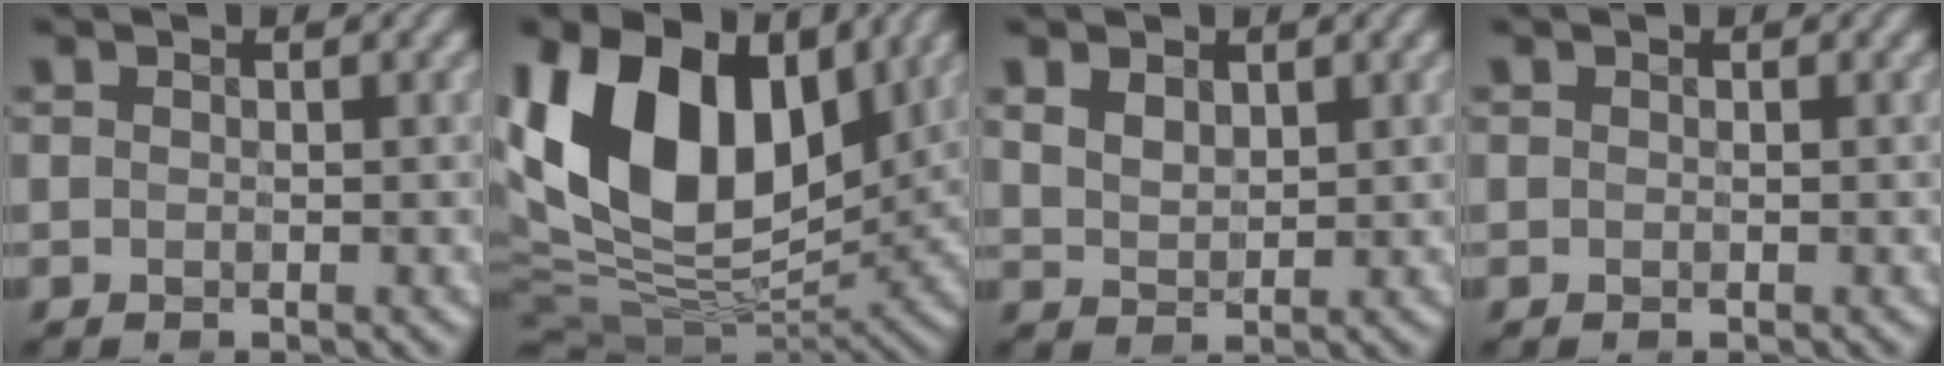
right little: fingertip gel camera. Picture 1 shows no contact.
{"total": 15.1, "force": [4.3, 9.2, 11.1], "torque": [-0.229, 0.016, 0.072]}
{"total": 2.4, "force": [1.0, 1.6, 1.5], "torque": [-0.040, 0.000, 0.021]}
{"total": 0.0}